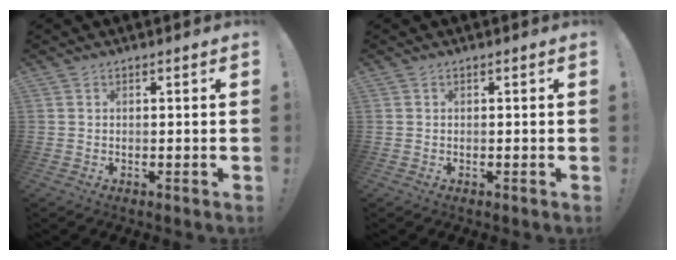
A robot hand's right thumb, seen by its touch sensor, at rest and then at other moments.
{"total": 0.0}